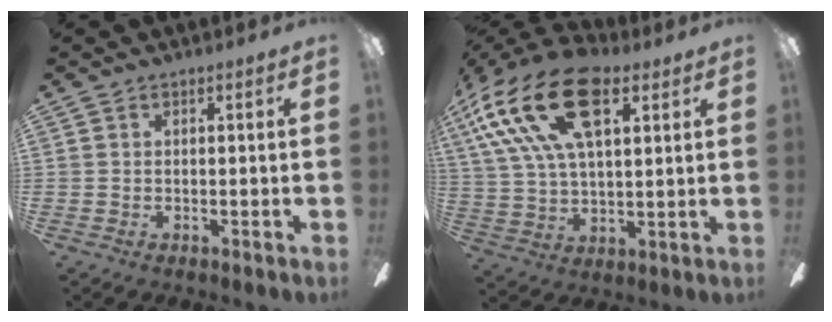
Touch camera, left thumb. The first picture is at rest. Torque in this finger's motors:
{"motor_torque": [0.90, 1.04, 1.39, -1.38, 0.44]}